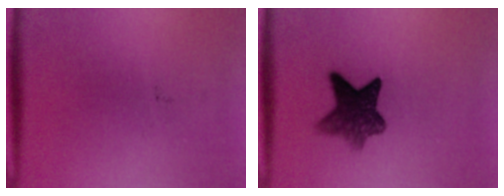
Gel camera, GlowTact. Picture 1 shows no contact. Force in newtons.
{"total": 7.7}